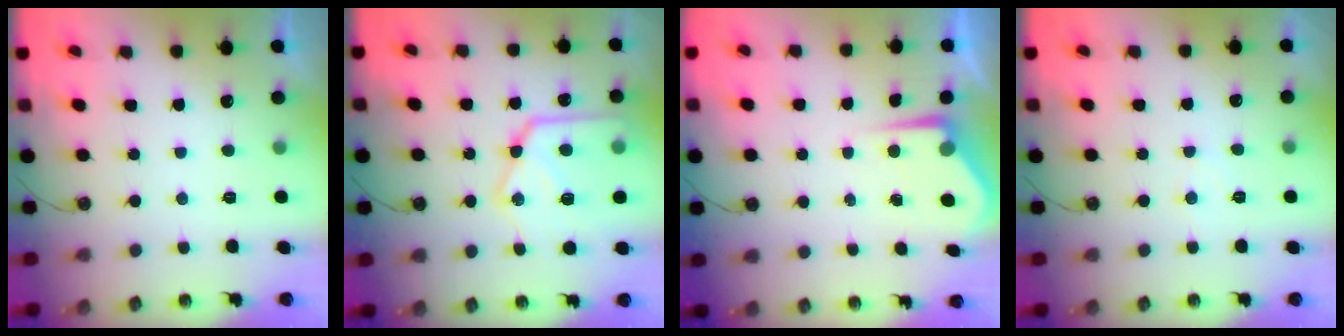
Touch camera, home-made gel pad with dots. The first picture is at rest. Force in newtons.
{"total": 18.3, "press": 18.3, "slide": 1.7}
{"total": 4.9, "press": 4.9, "slide": 0.2}
{"total": 4.8, "press": 4.8, "slide": 0.3}